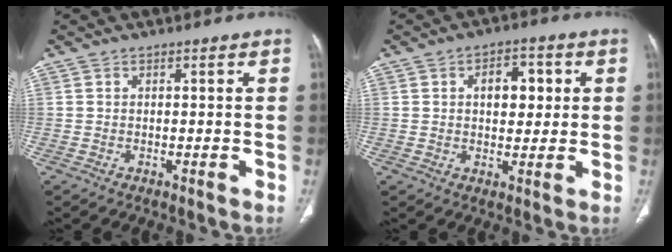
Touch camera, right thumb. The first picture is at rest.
{"total": 7.3, "force": [1.6, 4.5, 5.4], "torque": [-0.048, 0.004, 0.023]}